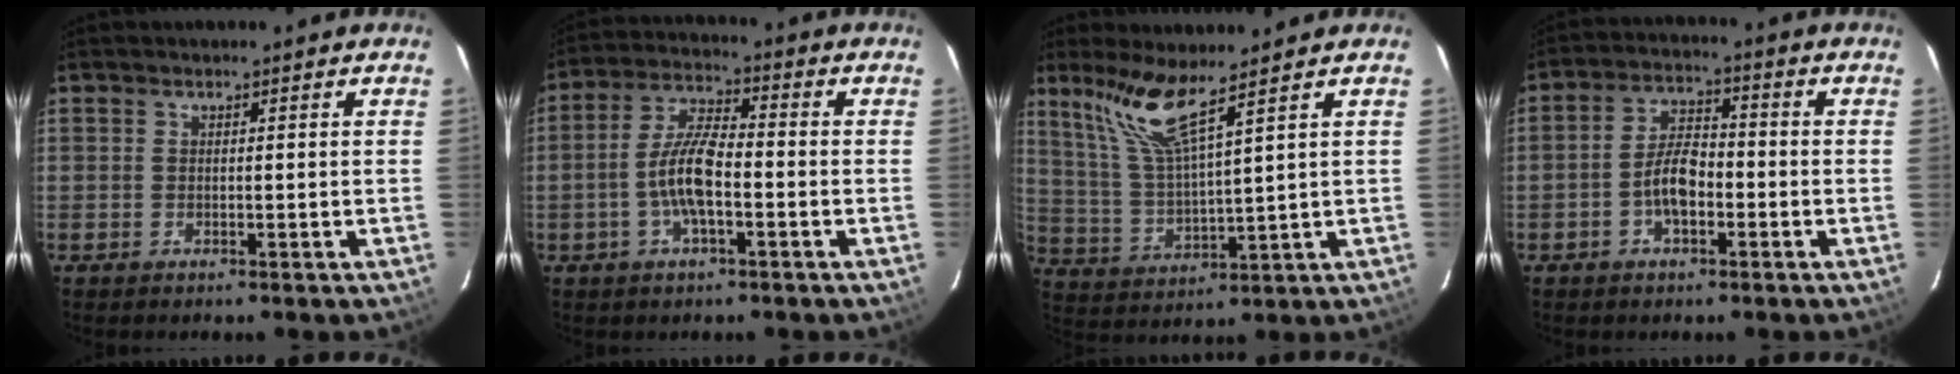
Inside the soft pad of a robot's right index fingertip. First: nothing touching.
{"total": 8.1, "force": [-2.5, 2.1, 7.4], "torque": [-0.153, 0.008, -0.050]}
{"total": 9.3, "force": [6.8, -0.2, 6.4], "torque": [-0.122, 0.003, 0.147]}
{"total": 6.0, "force": [-2.3, 2.6, 4.9], "torque": [-0.101, 0.013, -0.041]}